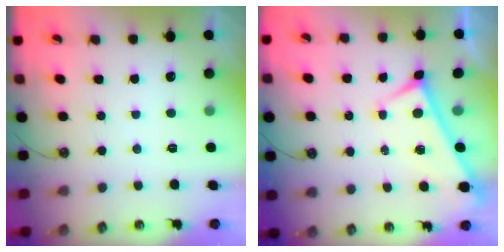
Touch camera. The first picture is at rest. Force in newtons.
{"total": 1.4, "press": 1.3, "slide": 0.5}